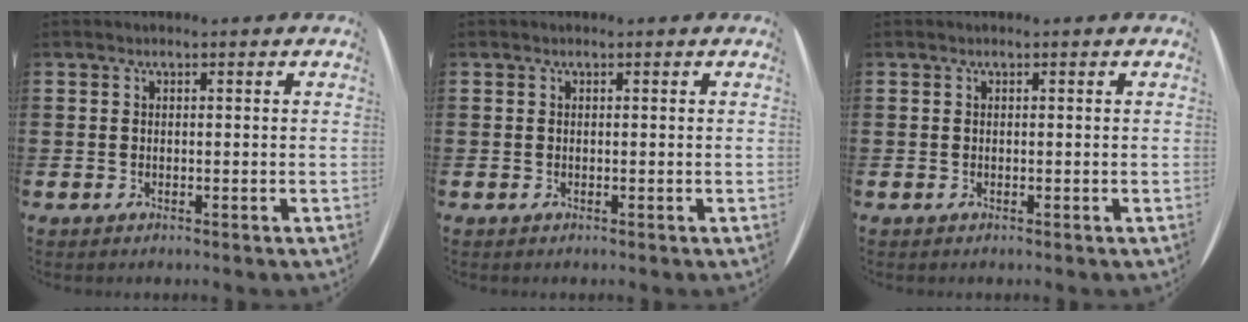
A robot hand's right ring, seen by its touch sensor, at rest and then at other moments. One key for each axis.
{"total": 0.0}
{"total": 0.0}